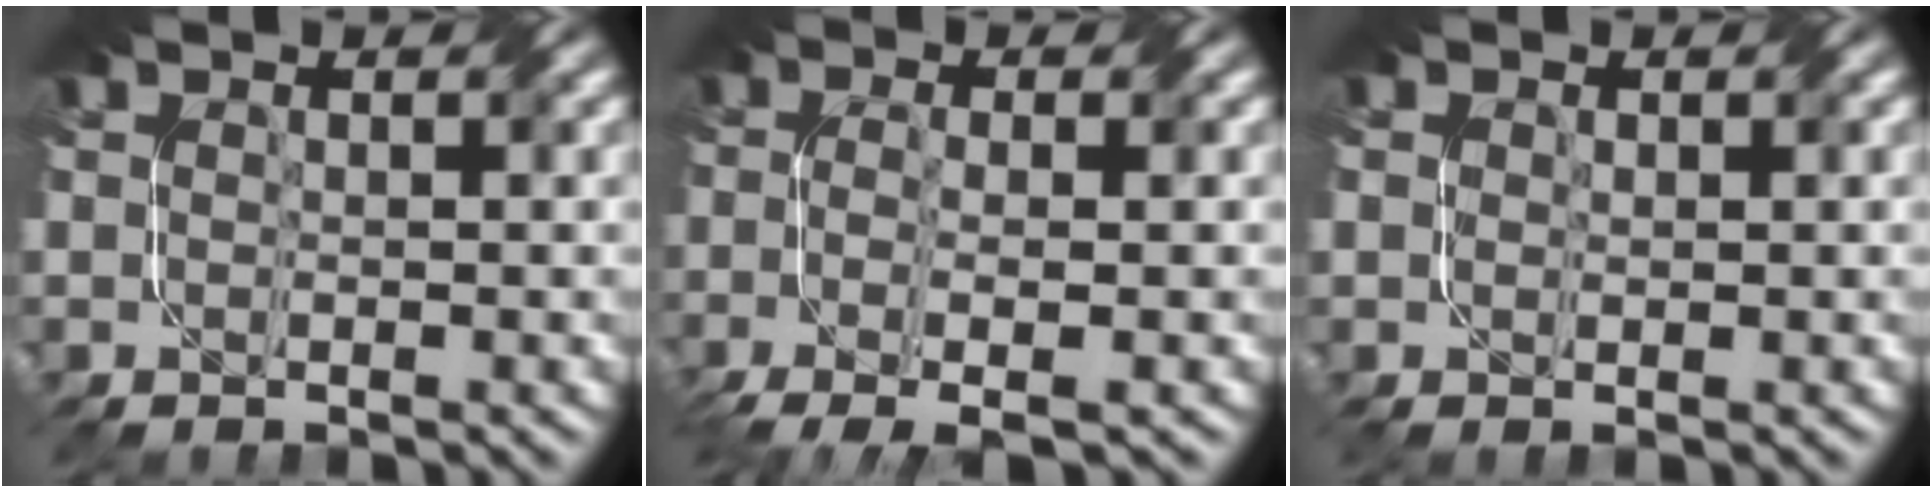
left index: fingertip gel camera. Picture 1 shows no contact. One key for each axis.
{"total": 4.2, "fx": -2.0, "fy": 1.2, "fz": 3.5, "tx": -0.073, "ty": -0.011, "tz": -0.040}
{"total": 0.7, "fx": 0.3, "fy": 0.6, "fz": 0.3, "tx": -0.007, "ty": -0.003, "tz": 0.006}